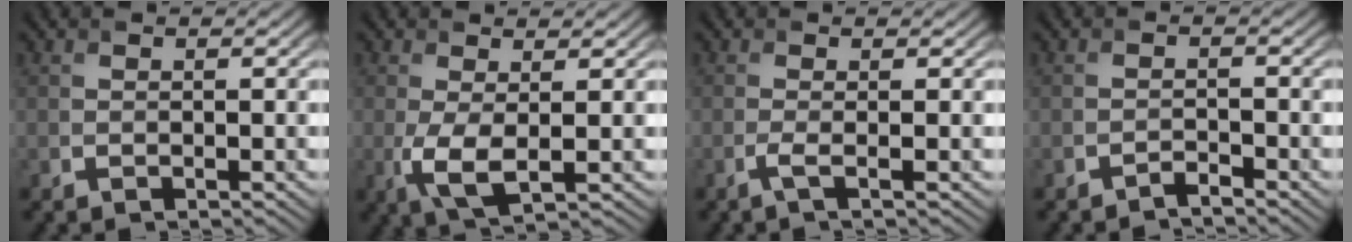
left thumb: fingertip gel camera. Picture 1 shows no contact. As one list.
[{"total": 4.2, "force": [-0.2, 1.5, 3.9], "torque": [-0.098, -0.008, -0.004]}, {"total": 1.6, "force": [-0.5, 0.2, 1.5], "torque": [-0.032, 0.001, -0.017]}, {"total": 1.3, "force": [-1.2, 0.1, 0.5], "torque": [-0.007, 0.002, -0.026]}]